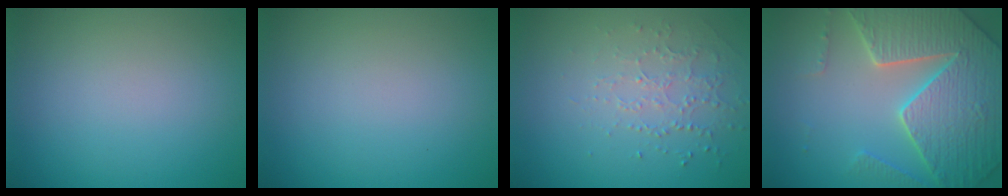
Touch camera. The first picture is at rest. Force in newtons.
{"total": 0.0}
{"total": 1.5, "press": 1.2, "slide": 0.9}
{"total": 7.4, "press": 7.2, "slide": 2.0}